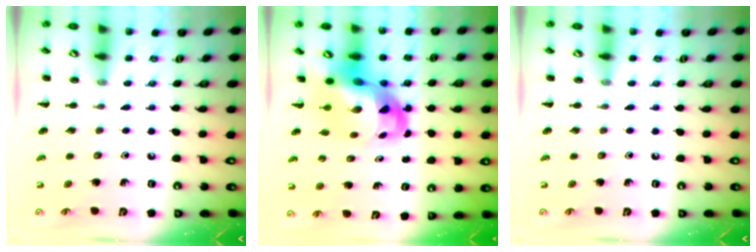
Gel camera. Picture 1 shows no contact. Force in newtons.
{"total": 7.8, "press": 7.5, "slide": 2.1}
{"total": 0.0}